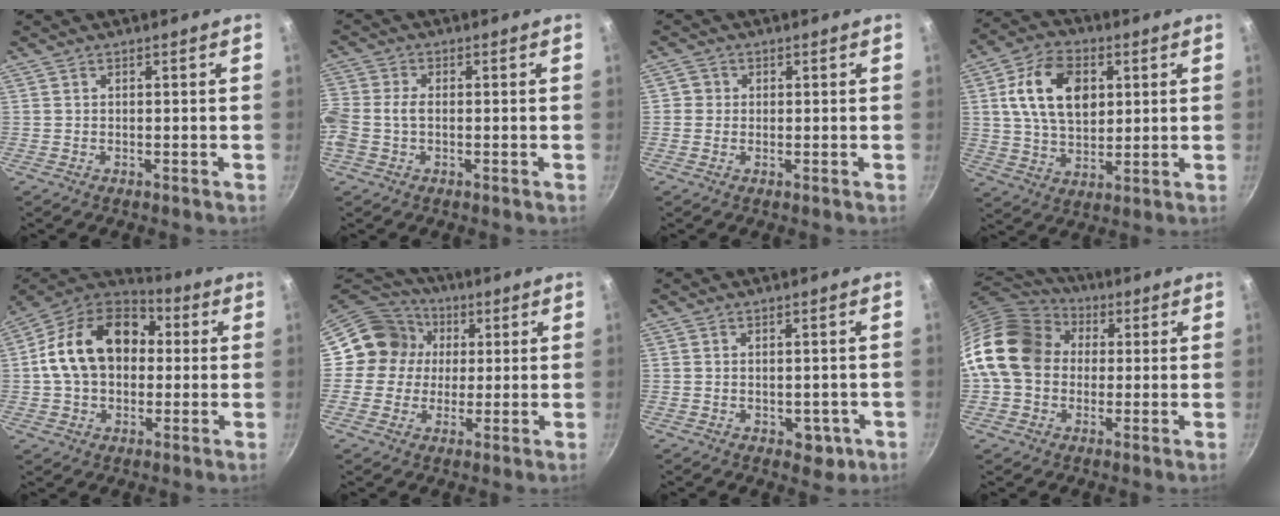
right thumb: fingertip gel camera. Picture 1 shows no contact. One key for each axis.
{"total": 5.3, "fx": -1.0, "fy": 3.8, "fz": 3.7, "tx": -0.089, "ty": 0.010, "tz": -0.032}
{"total": 2.1, "fx": 0.0, "fy": 2.1, "fz": 0.4, "tx": 0.007, "ty": 0.004, "tz": -0.005}
{"total": 14.4, "fx": 3.7, "fy": 9.5, "fz": 10.2, "tx": -0.156, "ty": -0.001, "tz": 0.062}
{"total": 20.1, "fx": 2.2, "fy": 14.5, "fz": 13.7, "tx": -0.215, "ty": 0.041, "tz": 0.023}
{"total": 11.8, "fx": 1.5, "fy": 11.2, "fz": 3.5, "tx": -0.023, "ty": 0.021, "tz": 0.002}
{"total": 4.1, "fx": -1.2, "fy": 2.8, "fz": 2.8, "tx": -0.018, "ty": 0.006, "tz": -0.009}
{"total": 18.2, "fx": 1.8, "fy": 14.6, "fz": 10.7, "tx": -0.179, "ty": 0.040, "tz": 0.019}